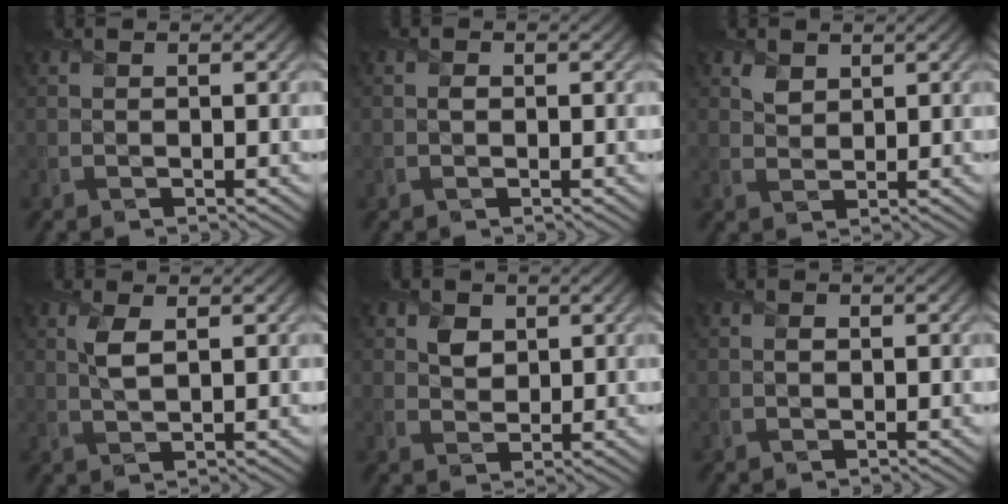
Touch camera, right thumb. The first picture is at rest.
{"total": 0.7, "force": [-0.1, 0.6, 0.3], "torque": [-0.004, -0.005, -0.005]}
{"total": 2.1, "force": [1.3, 1.4, 0.8], "torque": [-0.023, -0.006, 0.027]}
{"total": 2.9, "force": [1.0, 1.1, 2.5], "torque": [-0.062, 0.002, 0.019]}
{"total": 2.9, "force": [1.1, 2.3, 1.3], "torque": [-0.031, -0.007, 0.018]}
{"total": 0.6, "force": [-0.1, 0.5, 0.2], "torque": [-0.002, -0.005, -0.005]}